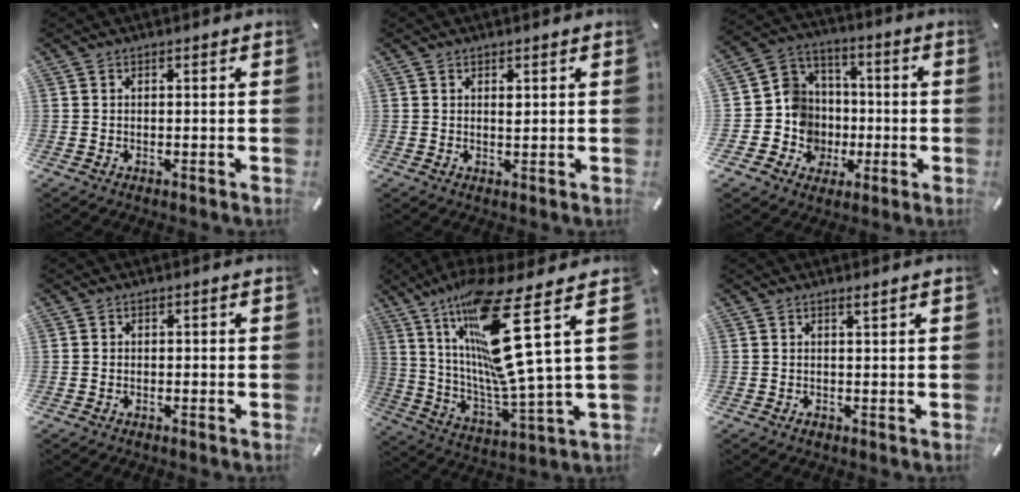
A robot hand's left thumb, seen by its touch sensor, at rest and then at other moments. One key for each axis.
{"total": 1.1, "fx": 0.5, "fy": 0.5, "fz": 0.8, "tx": -0.017, "ty": 0.000, "tz": 0.010}
{"total": 12.6, "fx": -2.1, "fy": 12.1, "fz": 2.4, "tx": -0.064, "ty": 0.016, "tz": -0.022}
{"total": 0.8, "fx": -0.4, "fy": 0.7, "fz": 0.0, "tx": -0.001, "ty": 0.002, "tz": -0.010}
{"total": 23.1, "fx": 9.4, "fy": 4.6, "fz": 20.6, "tx": -0.399, "ty": -0.072, "tz": 0.143}
{"total": 1.1, "fx": 0.3, "fy": 0.3, "fz": 1.0, "tx": -0.020, "ty": 0.000, "tz": 0.006}